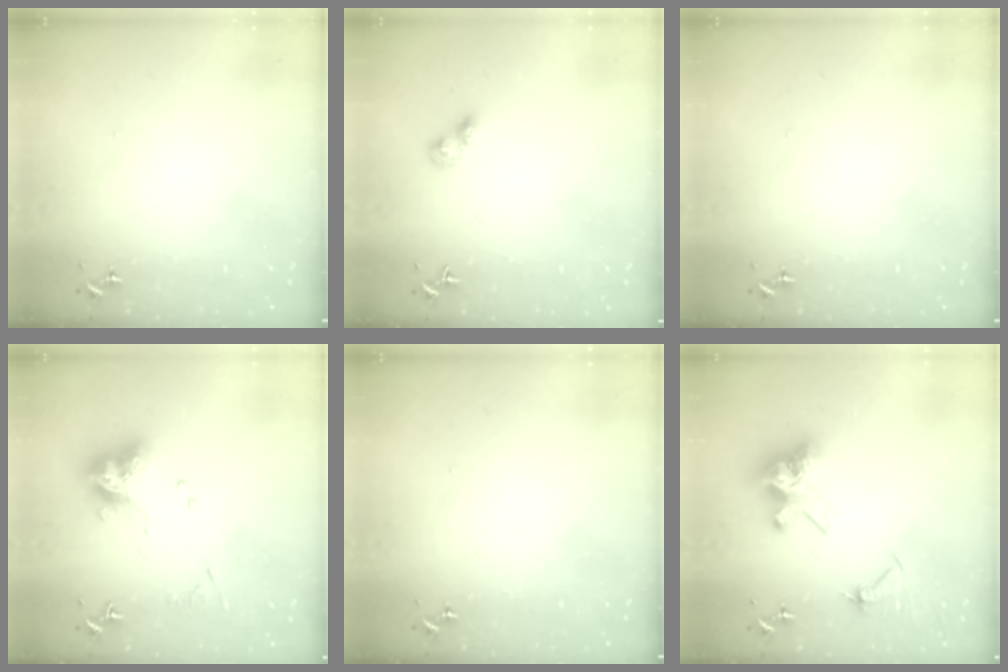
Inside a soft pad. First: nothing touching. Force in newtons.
{"total": 5.0, "press": 4.9, "slide": 0.4}
{"total": 0.0}
{"total": 13.1, "press": 13.1, "slide": 1.3}
{"total": 0.0}
{"total": 13.6, "press": 13.5, "slide": 1.5}